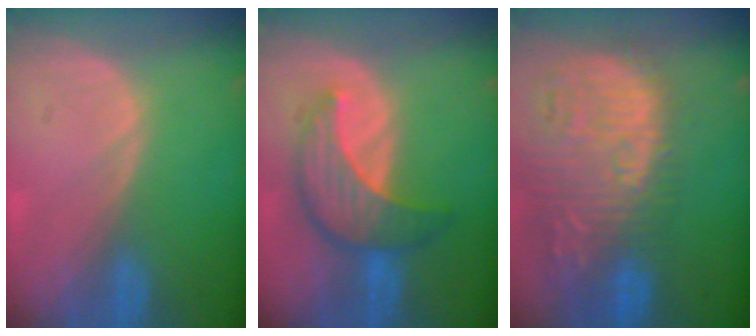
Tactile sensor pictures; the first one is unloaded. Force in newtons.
{"total": 7.8, "press": 7.6, "slide": 1.8}
{"total": 15.4, "press": 13.0, "slide": 8.2}